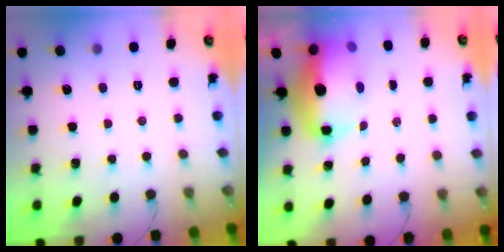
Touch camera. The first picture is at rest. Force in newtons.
{"total": 14.6, "press": 13.5, "slide": 5.6}